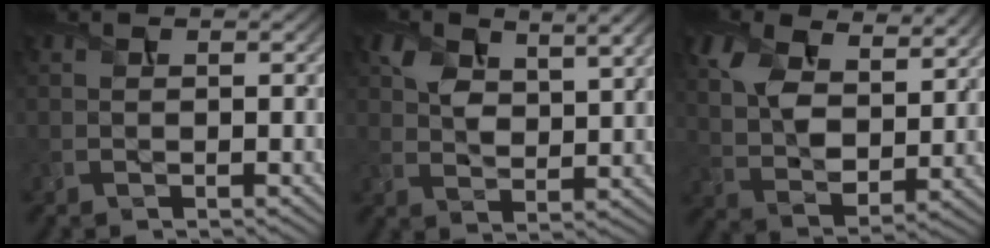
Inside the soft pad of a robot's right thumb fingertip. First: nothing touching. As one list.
[{"total": 6.5, "force": [3.4, 3.2, 4.6], "torque": [-0.090, -0.001, 0.061]}, {"total": 11.3, "force": [6.1, 6.4, 7.0], "torque": [-0.174, 0.002, 0.104]}]